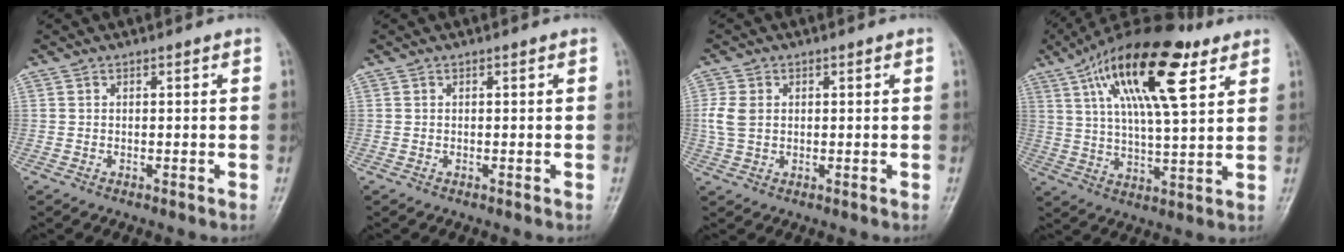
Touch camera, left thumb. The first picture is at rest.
{"total": 0.0}
{"total": 4.5, "force": [0.5, 3.4, 2.8], "torque": [-0.057, 0.007, 0.010]}
{"total": 21.4, "force": [9.9, 7.2, 17.5], "torque": [-0.286, -0.011, 0.167]}